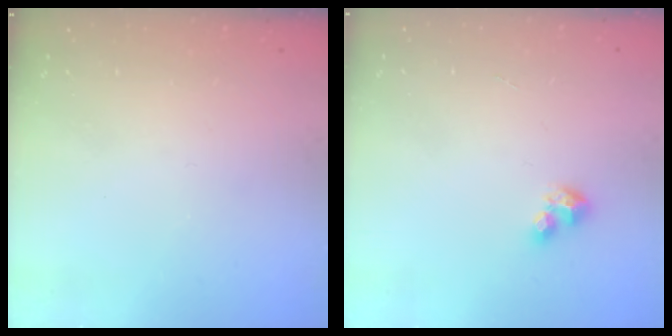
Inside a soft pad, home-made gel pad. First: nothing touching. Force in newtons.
{"total": 2.8, "press": 2.8, "slide": 0.2}